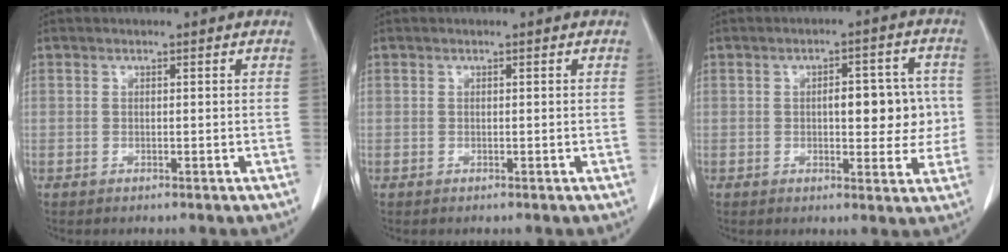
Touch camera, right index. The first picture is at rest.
{"total": 0.0}
{"total": 8.1, "force": [0.2, 3.5, 7.3], "torque": [-0.088, 0.018, 0.008]}